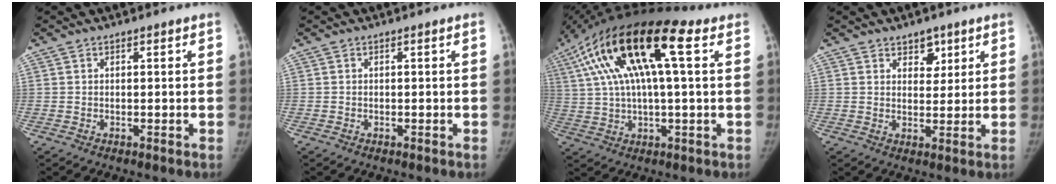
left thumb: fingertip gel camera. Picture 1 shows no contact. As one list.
[{"total": 0.0}, {"total": 21.1, "force": [6.9, 6.8, 18.7], "torque": [-0.377, 0.032, 0.113]}, {"total": 4.1, "force": [2.5, 2.7, 1.8], "torque": [0.005, -0.015, 0.039]}]